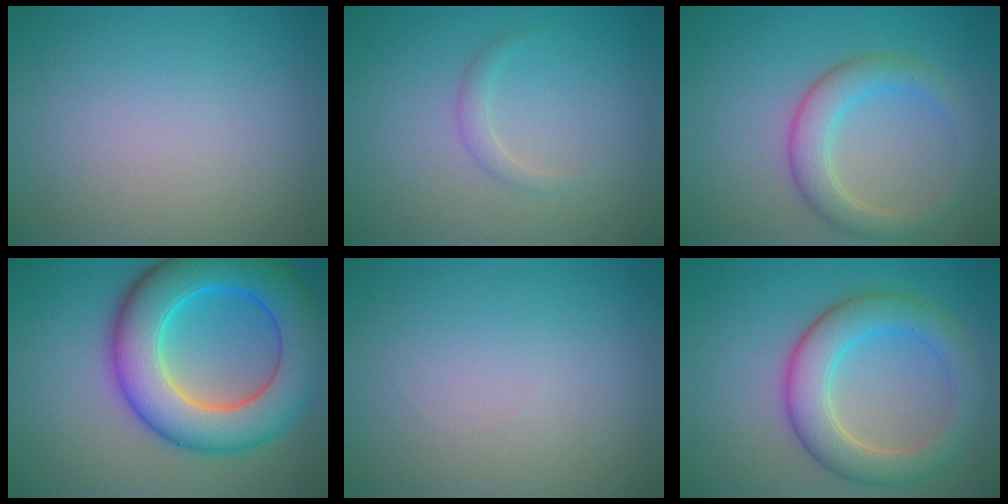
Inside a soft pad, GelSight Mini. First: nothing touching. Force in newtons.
{"total": 1.1, "press": 1.1, "slide": 0.1}
{"total": 3.8, "press": 3.8, "slide": 0.2}
{"total": 11.0, "press": 11.0, "slide": 0.5}
{"total": 0.0}
{"total": 5.7, "press": 5.7, "slide": 0.3}